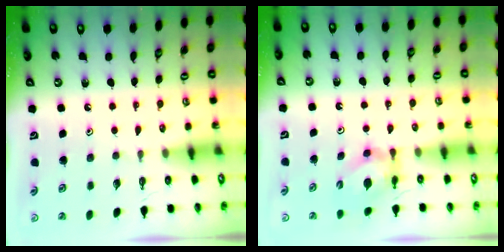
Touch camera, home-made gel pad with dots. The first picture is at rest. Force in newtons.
{"total": 5.1, "press": 5.0, "slide": 0.9}